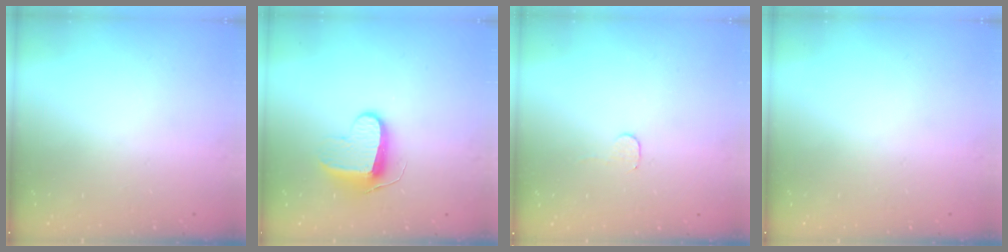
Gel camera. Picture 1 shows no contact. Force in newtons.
{"total": 9.5, "press": 9.5, "slide": 0.0}
{"total": 2.8, "press": 2.8, "slide": 0.2}
{"total": 0.0}